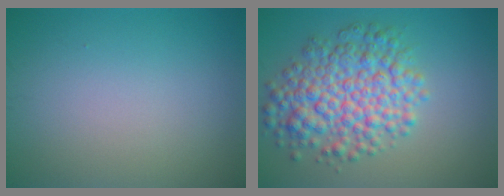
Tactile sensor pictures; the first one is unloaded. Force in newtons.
{"total": 7.4, "press": 7.4, "slide": 0.2}